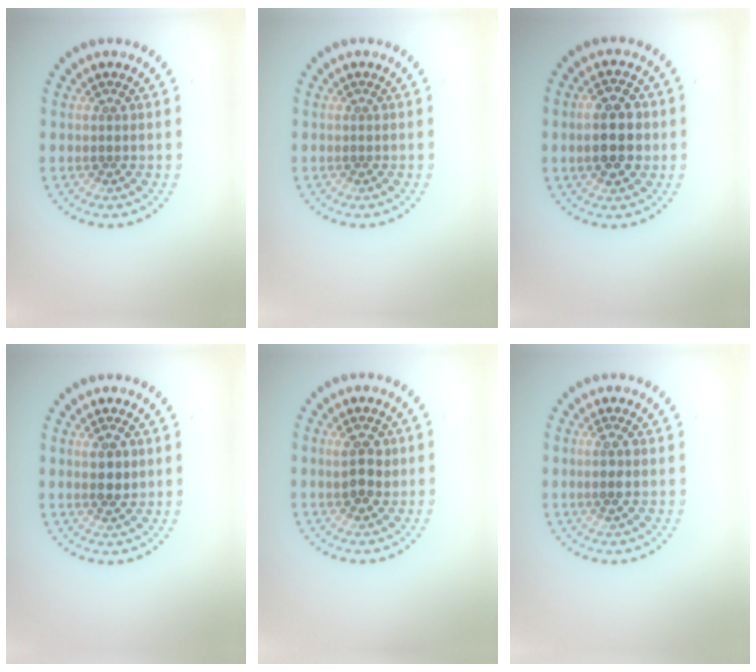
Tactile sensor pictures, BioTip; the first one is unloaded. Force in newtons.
{"total": 0.0}
{"total": 5.0, "press": 5.0, "slide": 0.3}
{"total": 2.3, "press": 2.3, "slide": 0.6}
{"total": 2.5, "press": 2.4, "slide": 0.4}
{"total": 1.2, "press": 1.0, "slide": 0.6}